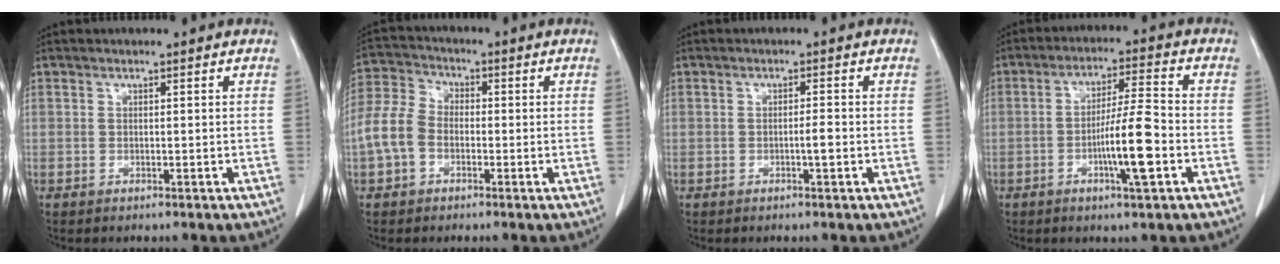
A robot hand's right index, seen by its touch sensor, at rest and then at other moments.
{"total": 6.9, "force": [-1.8, 5.0, 4.4], "torque": [-0.117, 0.021, -0.046]}
{"total": 1.8, "force": [-0.6, 0.1, 1.7], "torque": [-0.029, 0.000, -0.010]}
{"total": 9.1, "force": [-2.9, 0.2, 8.6], "torque": [-0.152, -0.002, -0.052]}